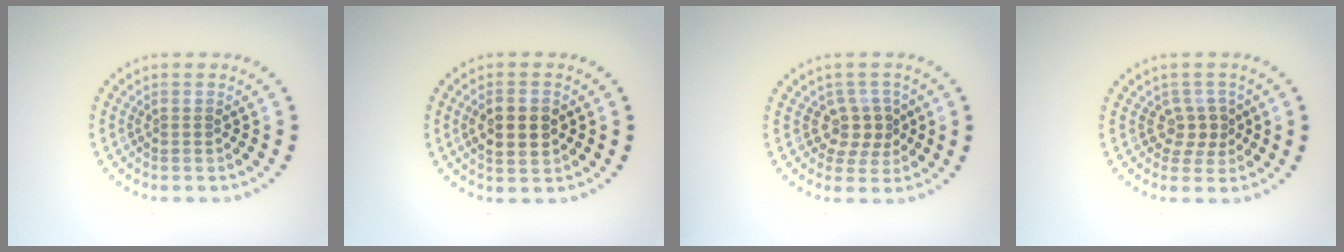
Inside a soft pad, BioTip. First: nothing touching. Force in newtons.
{"total": 3.3, "press": 3.3, "slide": 0.1}
{"total": 2.5, "press": 2.0, "slide": 1.4}
{"total": 1.7, "press": 1.4, "slide": 1.1}